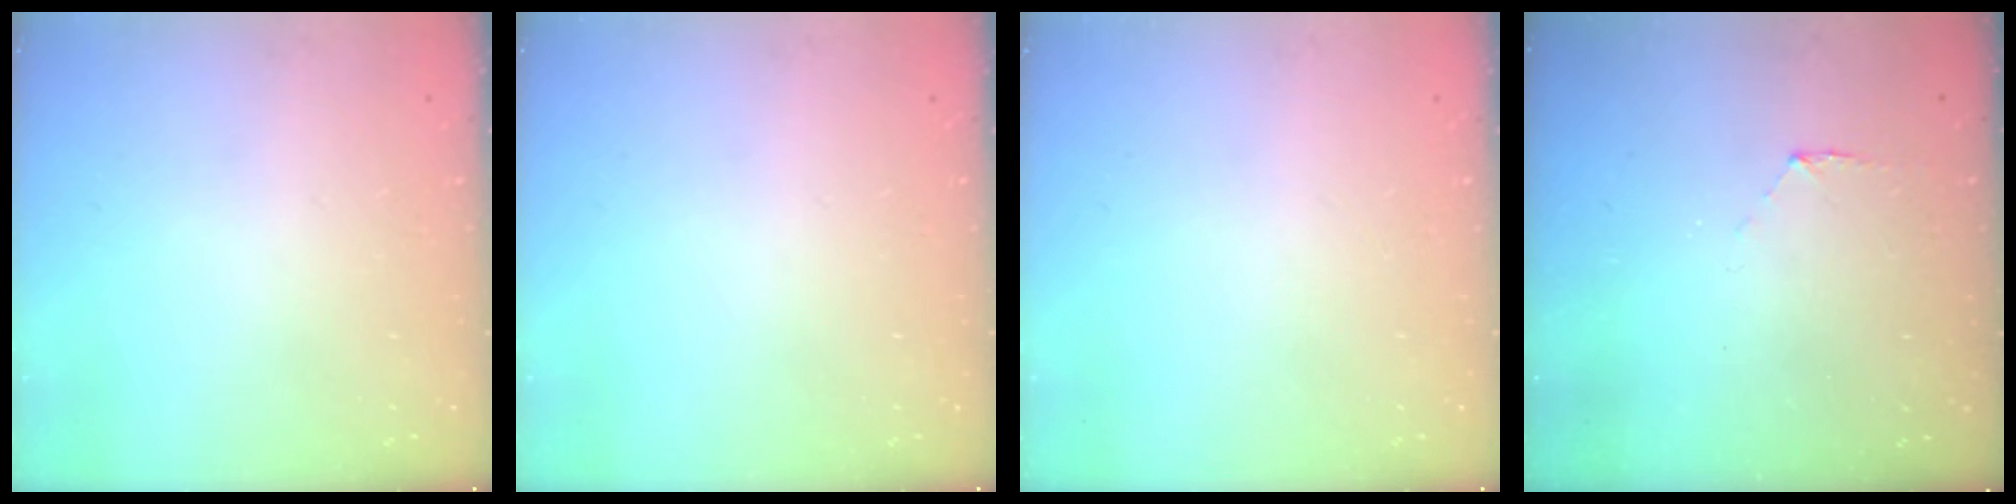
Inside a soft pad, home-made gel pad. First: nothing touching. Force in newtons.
{"total": 0.0}
{"total": 0.0}
{"total": 3.9, "press": 3.9, "slide": 0.4}